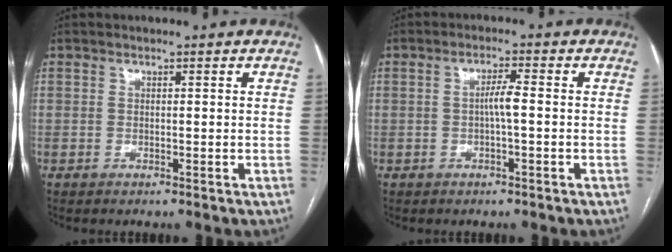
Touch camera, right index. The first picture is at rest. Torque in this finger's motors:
{"motor_torque": [0.48, 0.08, 0.08, 0.05]}